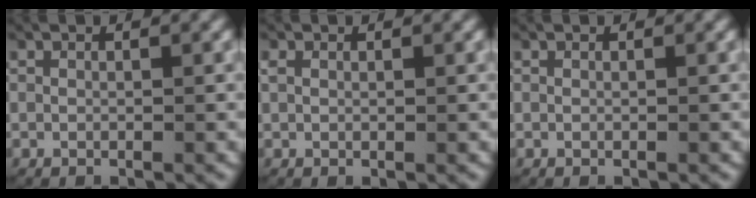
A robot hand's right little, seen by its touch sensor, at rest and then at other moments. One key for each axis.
{"total": 0.8, "fx": 0.4, "fy": 0.5, "fz": 0.4, "tx": -0.012, "ty": -0.001, "tz": 0.012}
{"total": 0.0}